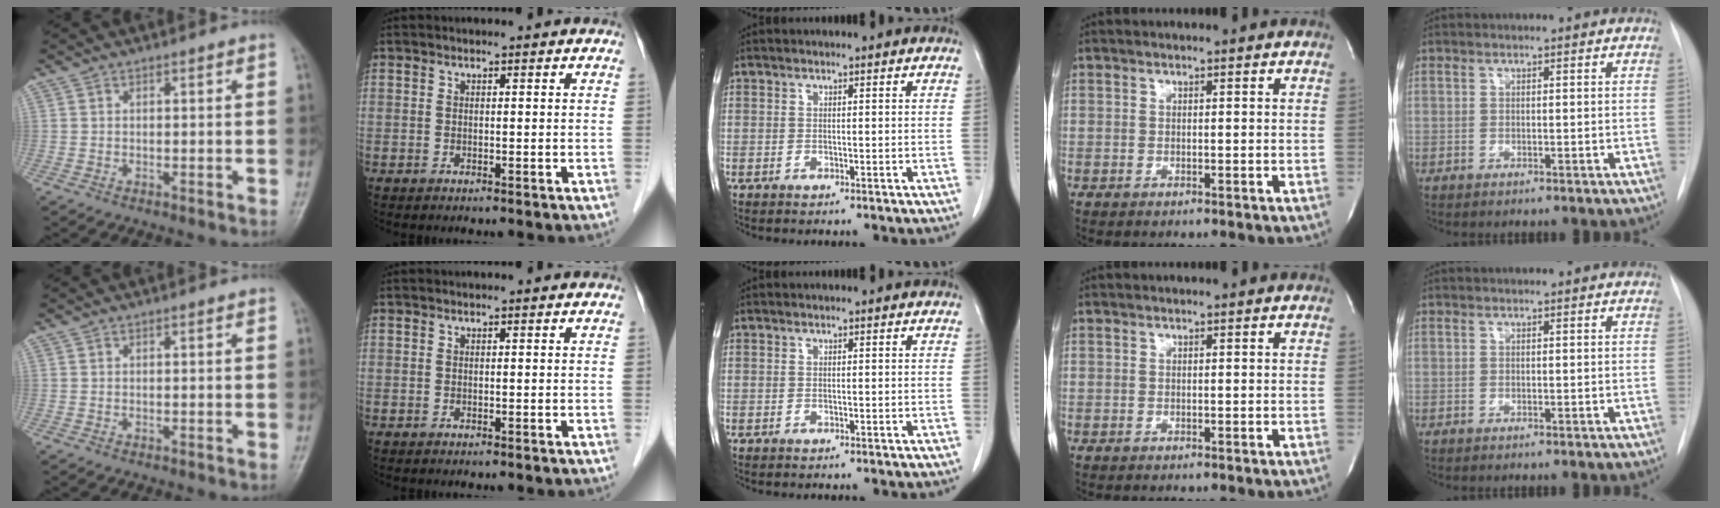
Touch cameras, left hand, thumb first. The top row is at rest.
{}